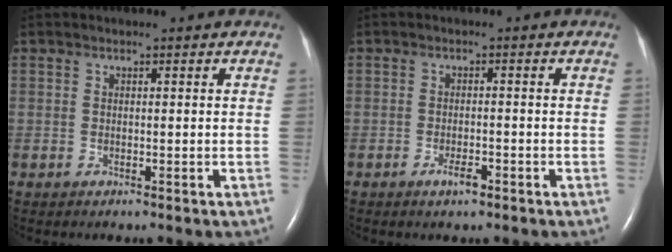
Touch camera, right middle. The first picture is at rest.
{"total": 2.0, "force": [-1.3, 0.5, 1.4], "torque": [-0.030, -0.001, -0.020]}